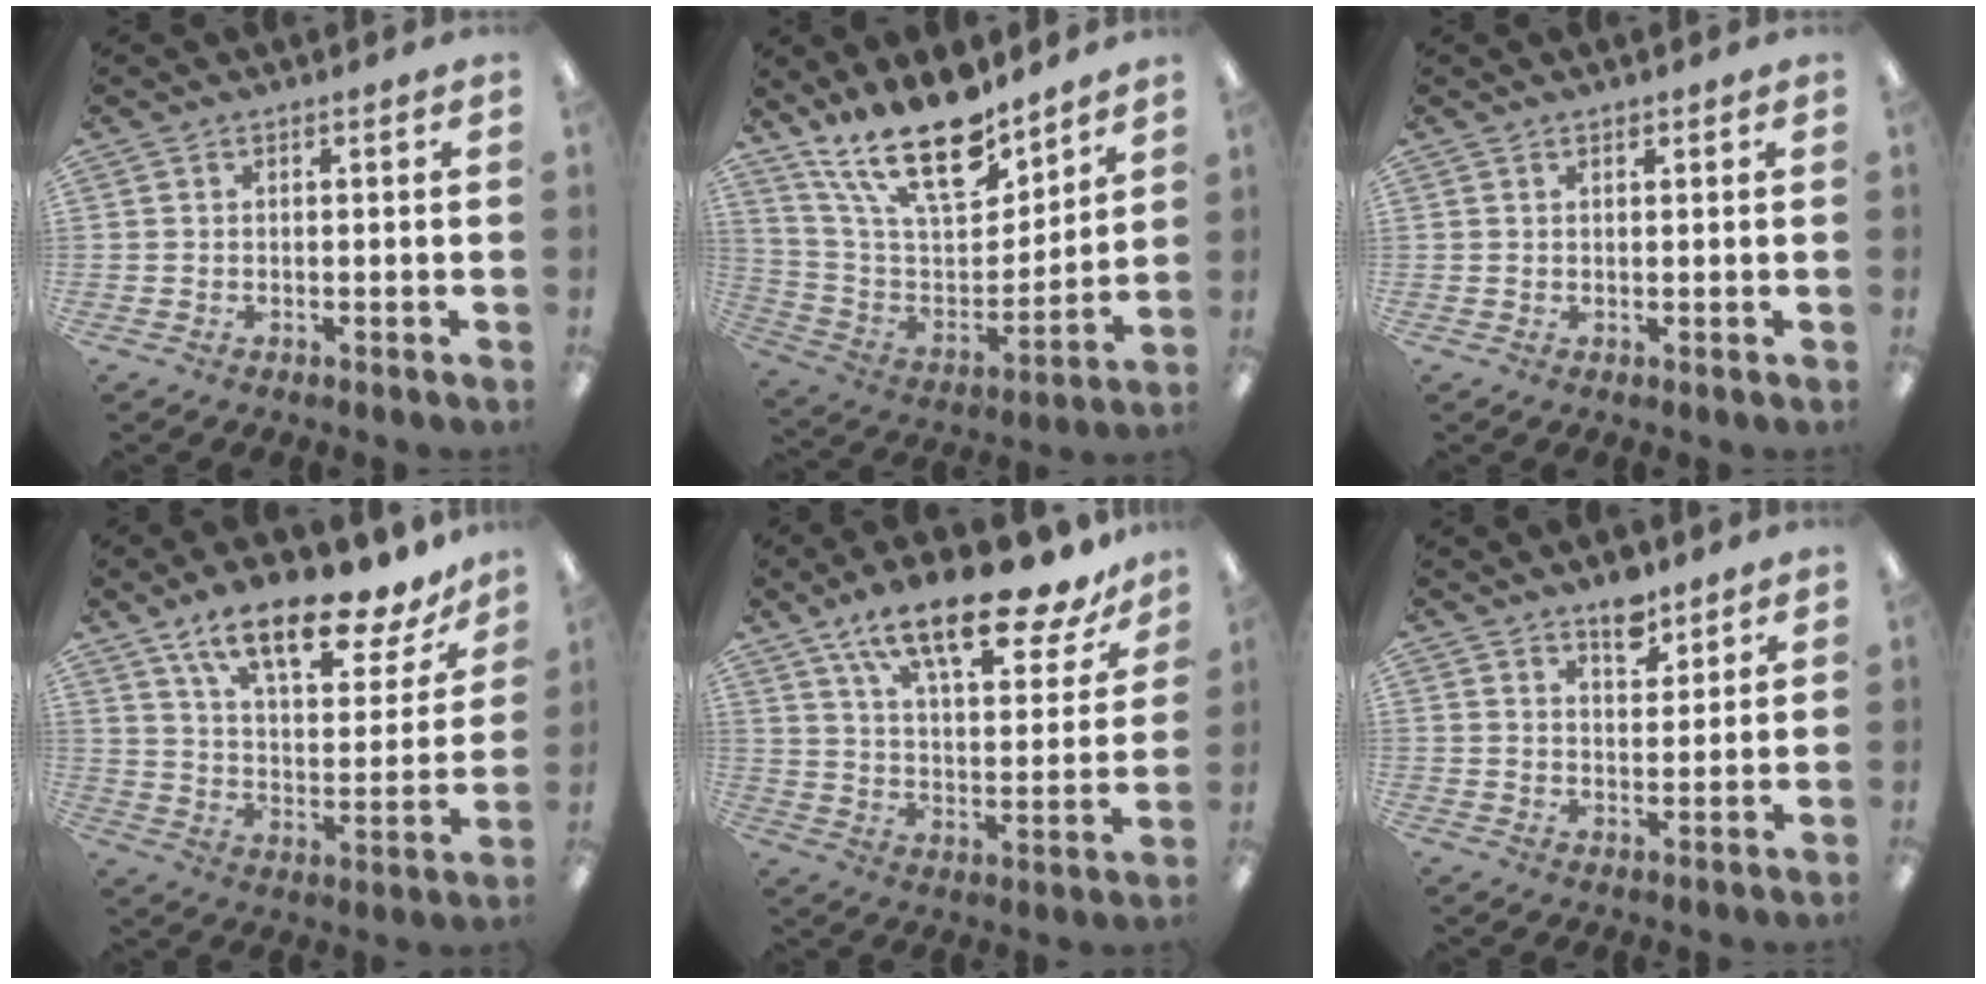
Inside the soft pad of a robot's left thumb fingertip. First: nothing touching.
{"total": 21.3, "force": [15.7, 8.3, 11.8], "torque": [-0.235, -0.096, 0.280]}
{"total": 0.8, "force": [0.7, 0.4, 0.3], "torque": [-0.005, 0.001, 0.013]}
{"total": 19.3, "force": [13.9, 6.3, 11.8], "torque": [-0.188, -0.090, 0.234]}
{"total": 21.0, "force": [15.2, 6.5, 13.0], "torque": [-0.210, -0.089, 0.255]}
{"total": 10.3, "force": [8.0, 4.4, 4.7], "torque": [-0.058, -0.048, 0.138]}